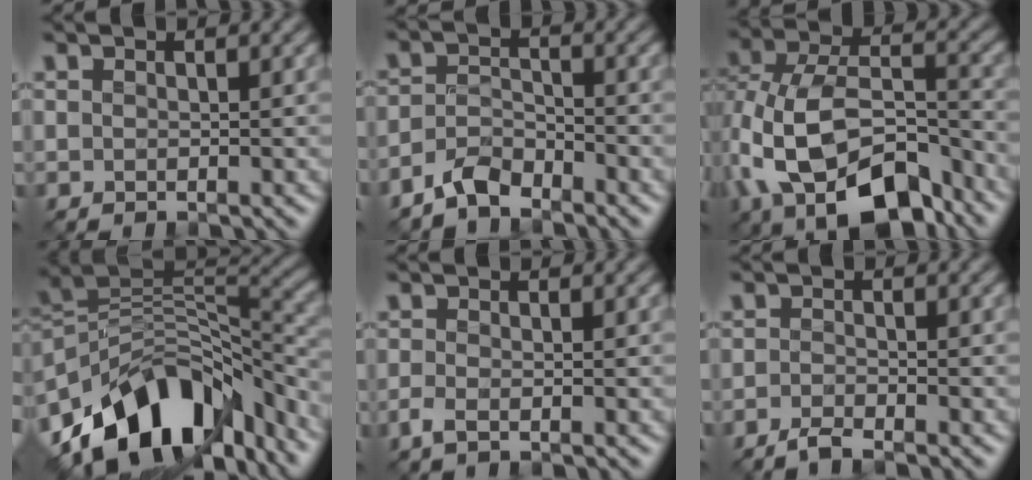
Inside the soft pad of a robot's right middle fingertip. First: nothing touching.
{"total": 3.0, "force": [-2.7, 0.9, 1.0], "torque": [-0.020, 0.010, -0.058]}
{"total": 12.0, "force": [-5.4, 6.7, 8.4], "torque": [-0.163, 0.000, -0.095]}
{"total": 12.7, "force": [-7.9, 6.9, 7.1], "torque": [-0.126, 0.018, -0.149]}
{"total": 1.1, "force": [-0.6, 0.4, 0.8], "torque": [-0.026, -0.002, -0.016]}
{"total": 1.4, "force": [-1.3, -0.1, 0.6], "torque": [-0.018, 0.000, -0.031]}